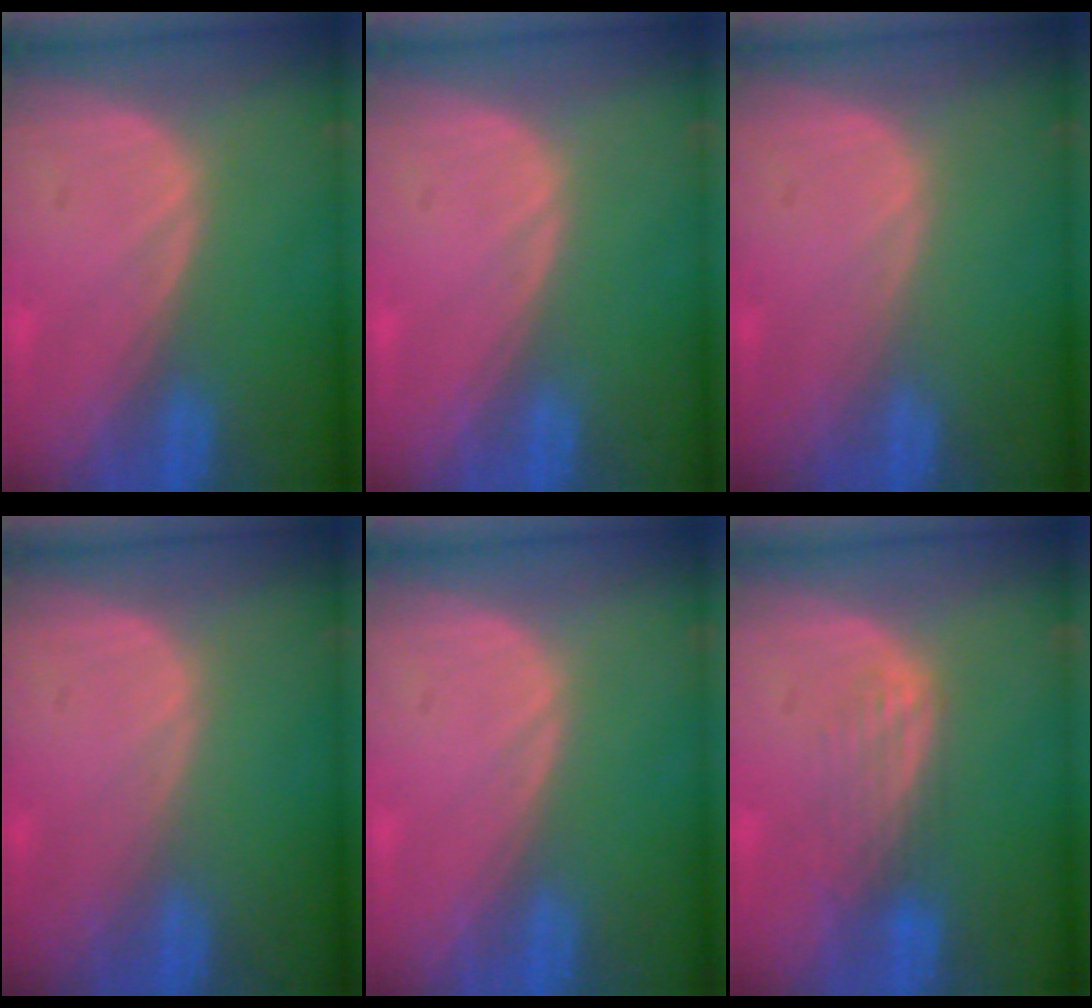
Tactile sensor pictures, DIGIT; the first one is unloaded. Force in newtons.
{"total": 0.0}
{"total": 0.0}
{"total": 0.0}
{"total": 0.0}
{"total": 3.7, "press": 3.1, "slide": 2.0}